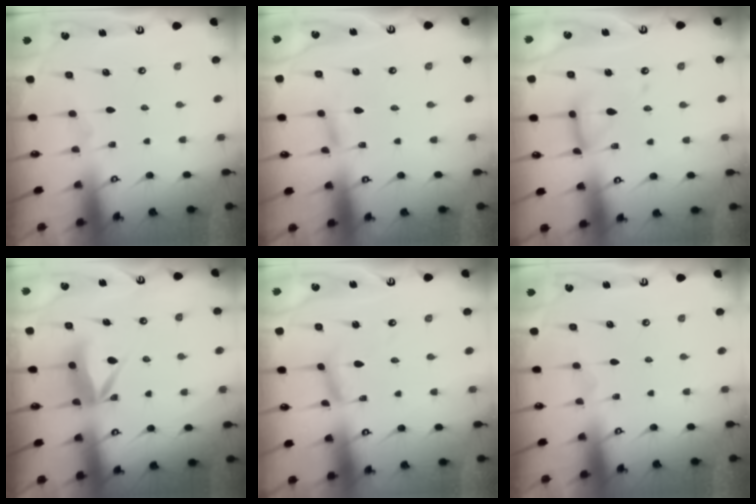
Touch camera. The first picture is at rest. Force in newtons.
{"total": 2.4, "press": 2.4, "slide": 0.2}
{"total": 12.3, "press": 12.3, "slide": 1.1}
{"total": 6.7, "press": 6.7, "slide": 0.5}
{"total": 6.6, "press": 6.6, "slide": 0.1}
{"total": 0.0}